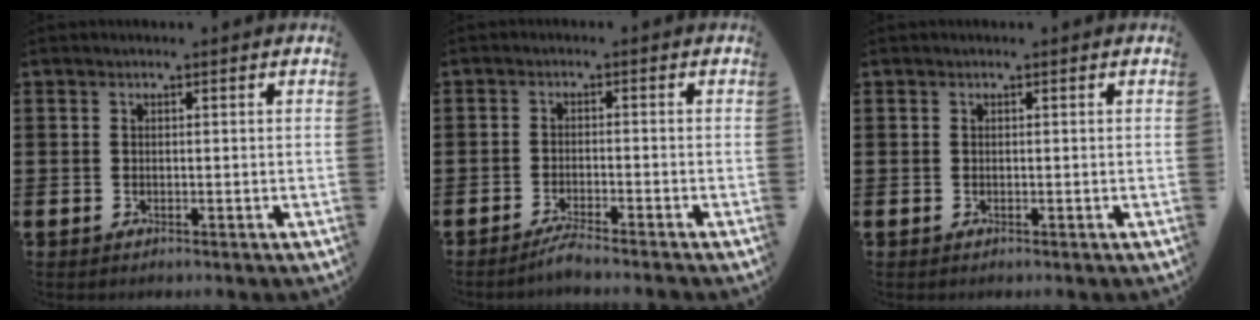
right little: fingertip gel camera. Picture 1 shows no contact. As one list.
[{"total": 2.2, "force": [-1.9, -0.2, 1.1], "torque": [-0.017, 0.005, -0.036]}, {"total": 0.0}]